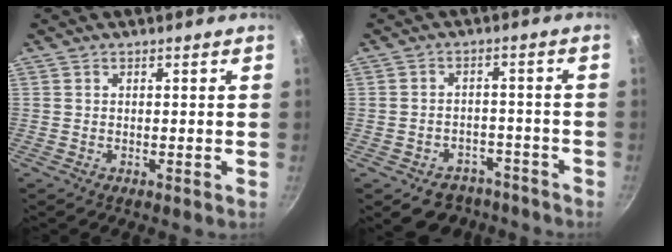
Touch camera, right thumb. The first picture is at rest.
{"total": 8.9, "force": [-6.7, 5.6, 2.0], "torque": [0.015, 0.055, -0.080]}